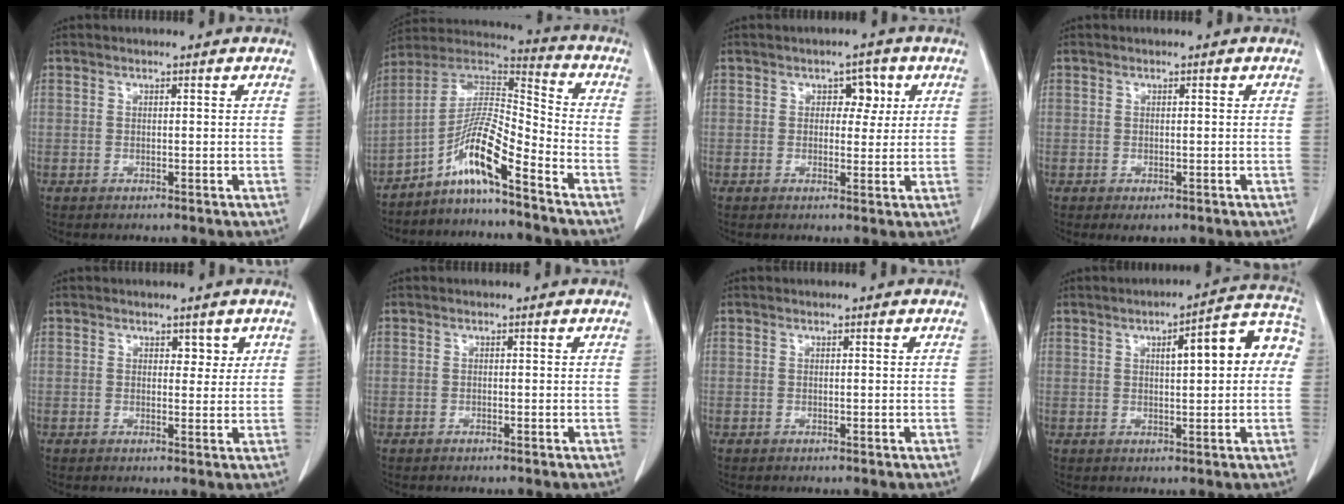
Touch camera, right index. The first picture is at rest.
{"total": 10.6, "force": [-6.6, 0.8, 8.3], "torque": [-0.160, 0.022, -0.125]}
{"total": 3.4, "force": [1.1, 2.2, 2.4], "torque": [-0.023, 0.010, 0.014]}
{"total": 1.6, "force": [-0.9, 0.9, 0.9], "torque": [-0.009, -0.001, -0.005]}
{"total": 2.1, "force": [1.1, 1.3, 1.1], "torque": [-0.008, -0.004, 0.015]}
{"total": 0.0}
{"total": 0.0}
{"total": 10.3, "force": [2.0, 2.4, 9.8], "torque": [-0.126, 0.036, 0.021]}